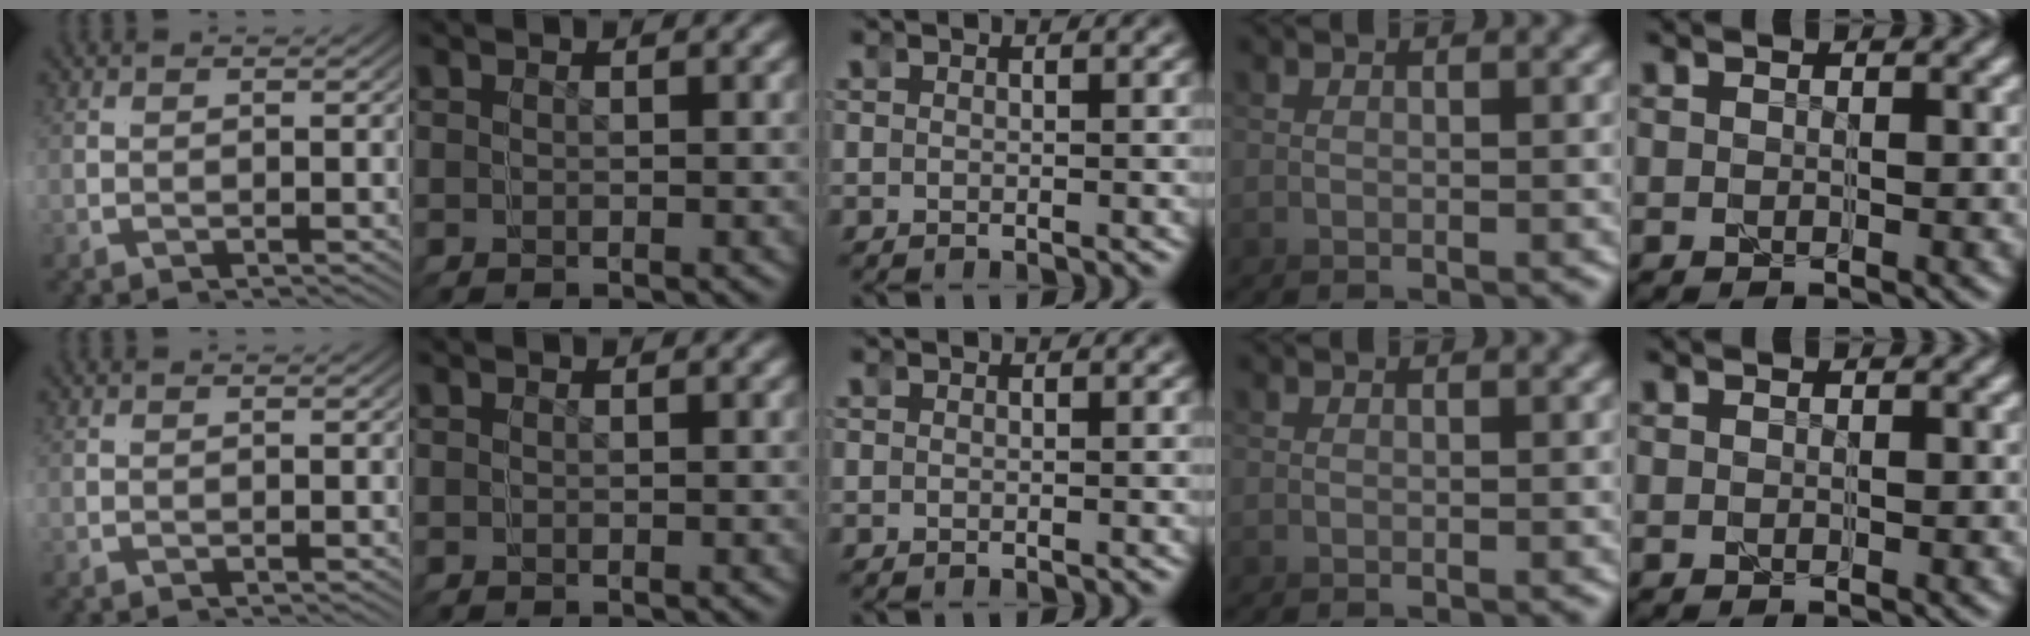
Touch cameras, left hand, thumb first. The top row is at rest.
{}